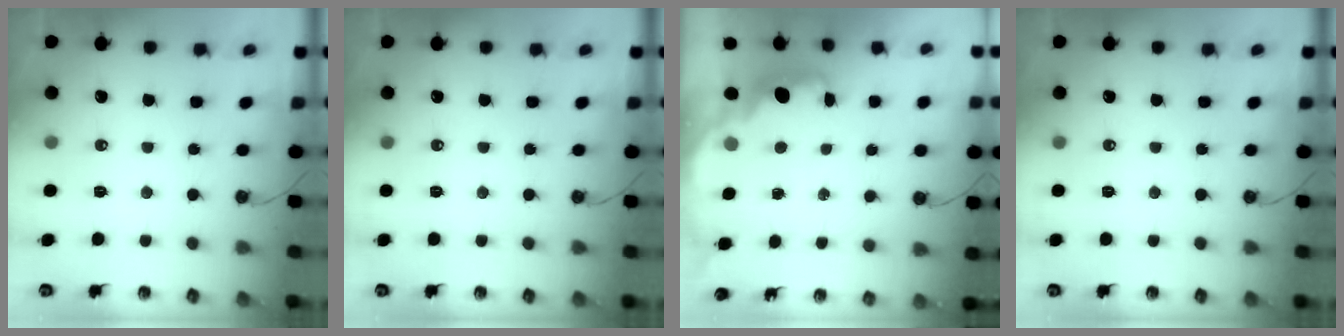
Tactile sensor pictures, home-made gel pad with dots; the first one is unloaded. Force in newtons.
{"total": 0.0}
{"total": 1.8, "press": 1.7, "slide": 0.7}
{"total": 0.0}